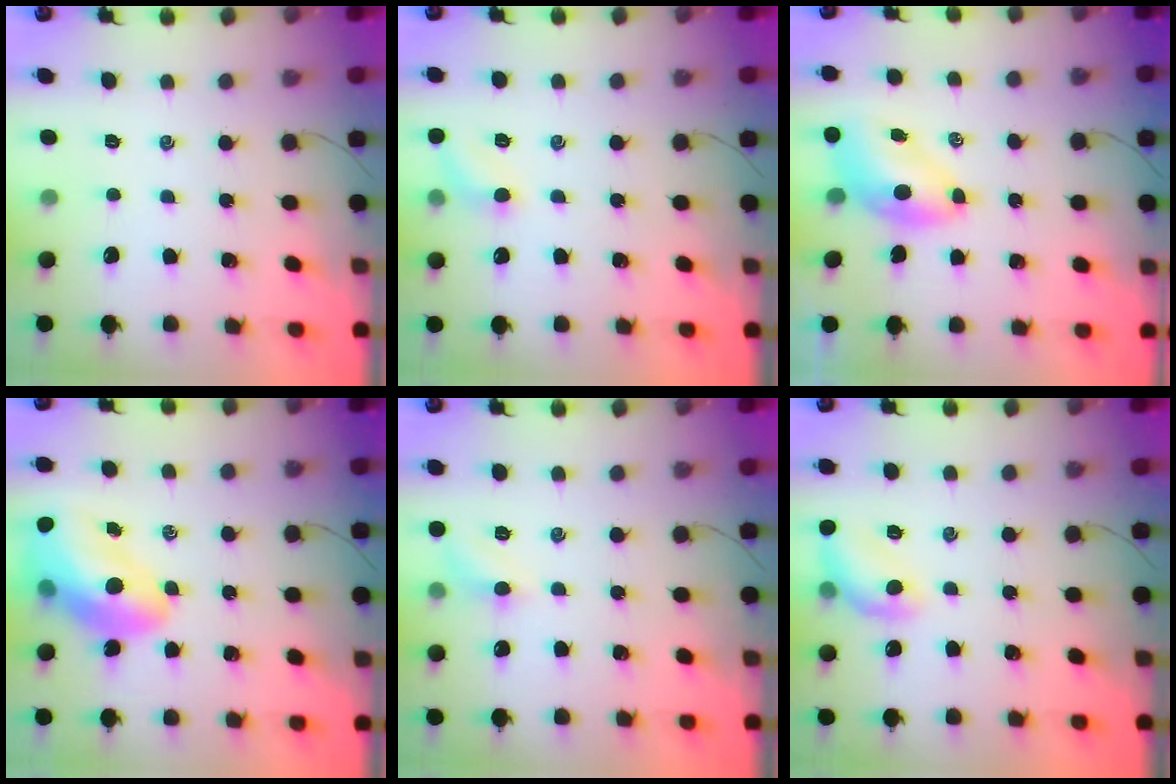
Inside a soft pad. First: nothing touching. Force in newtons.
{"total": 6.5, "press": 6.2, "slide": 1.9}
{"total": 6.8, "press": 6.7, "slide": 1.3}
{"total": 16.2, "press": 15.6, "slide": 4.5}
{"total": 5.4, "press": 5.2, "slide": 1.7}
{"total": 10.2, "press": 10.2, "slide": 0.4}